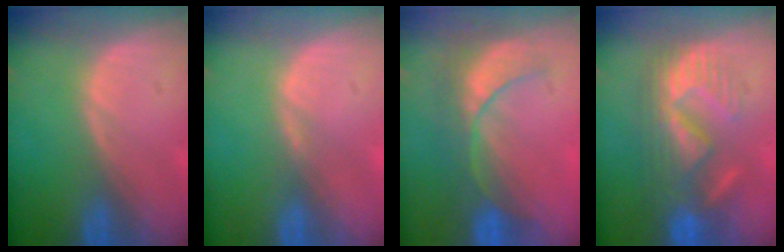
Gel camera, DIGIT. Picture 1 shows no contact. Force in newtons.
{"total": 0.7, "press": 0.7, "slide": 0.2}
{"total": 8.4, "press": 7.6, "slide": 3.6}
{"total": 8.7, "press": 8.6, "slide": 1.5}